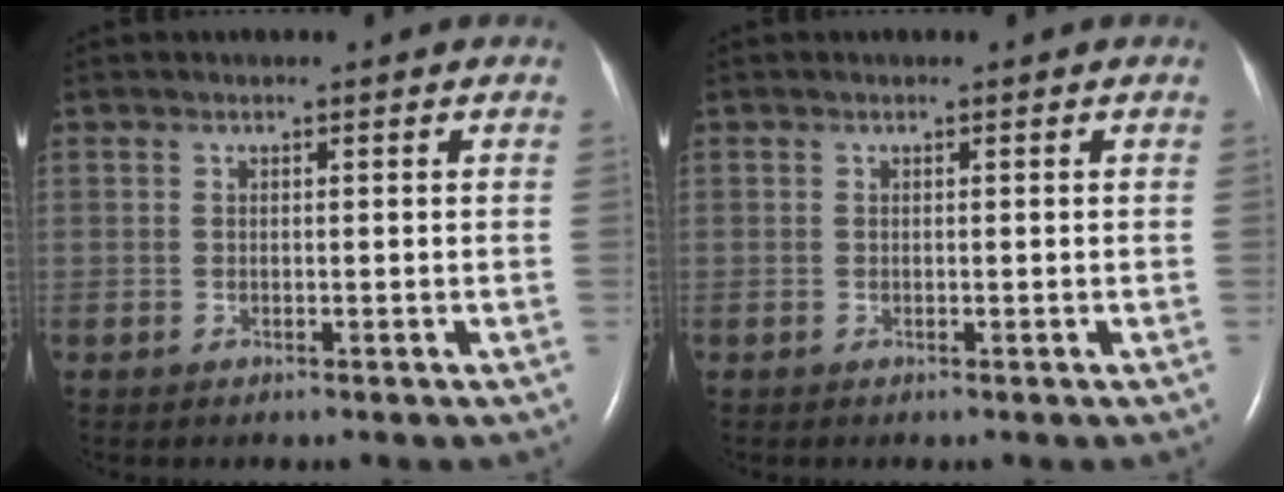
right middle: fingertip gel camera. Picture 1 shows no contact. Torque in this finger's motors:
{"motor_torque": [0.00, 0.00, 0.00, 0.00]}